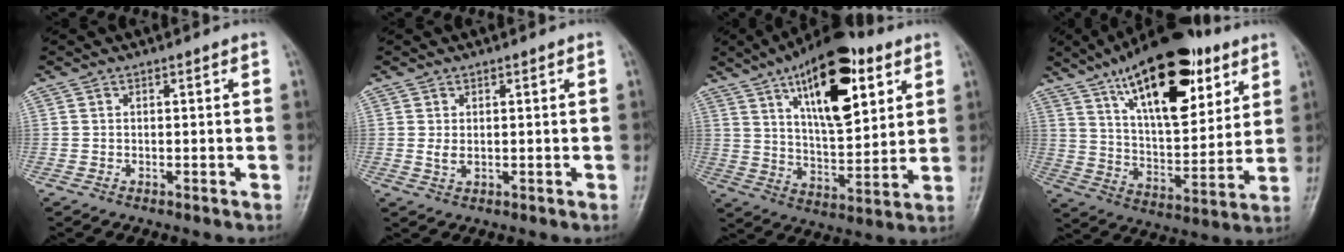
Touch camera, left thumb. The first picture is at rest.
{"total": 1.8, "force": [0.4, 0.8, 1.5], "torque": [-0.028, -0.001, 0.013]}
{"total": 20.5, "force": [9.5, 8.7, 15.9], "torque": [-0.213, -0.035, 0.155]}
{"total": 24.5, "force": [13.0, 10.4, 17.9], "torque": [-0.251, -0.041, 0.220]}